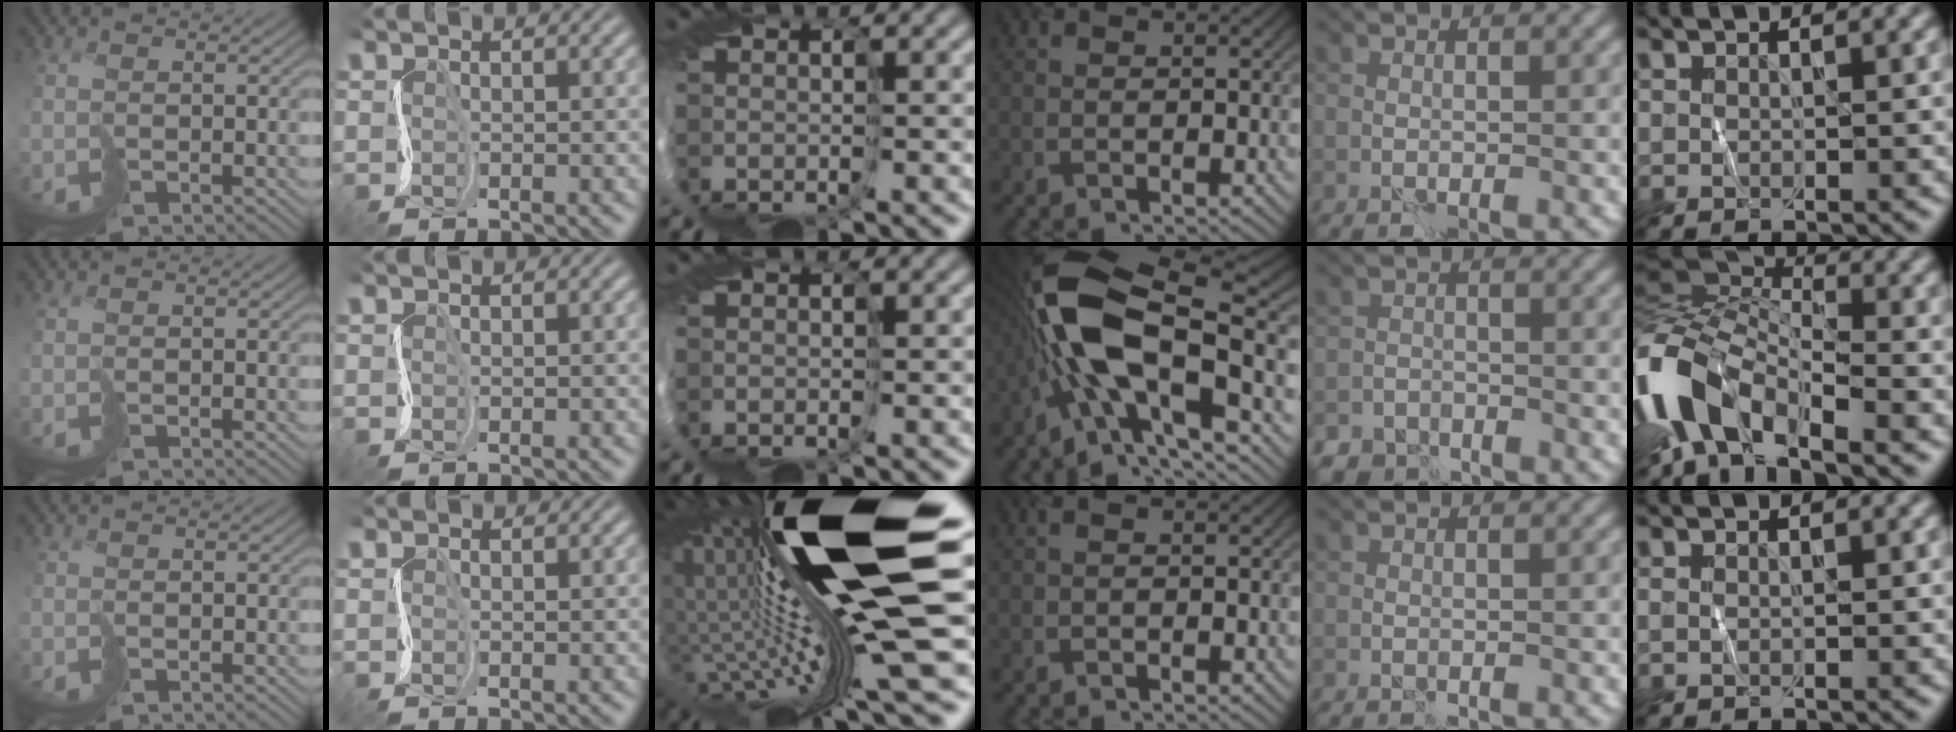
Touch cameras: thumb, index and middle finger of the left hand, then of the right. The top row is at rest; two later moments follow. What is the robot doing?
{"motion": "cut", "object": "tissue"}